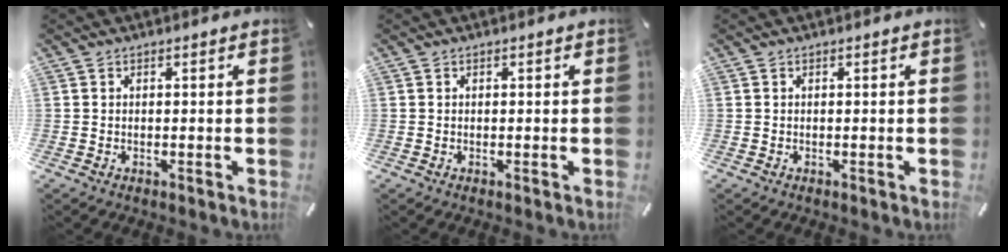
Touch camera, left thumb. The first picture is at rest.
{"total": 0.0}
{"total": 0.0}